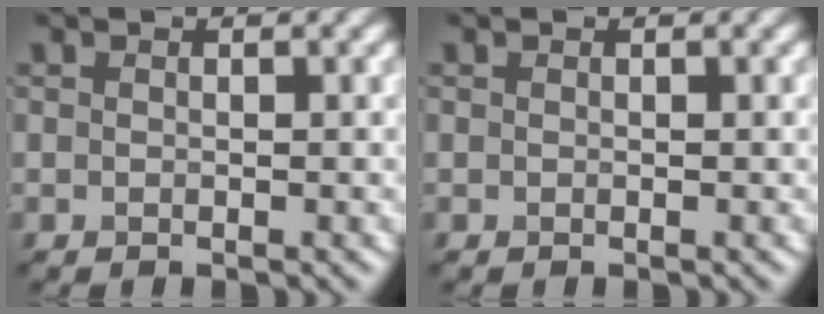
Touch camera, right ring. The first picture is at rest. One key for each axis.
{"total": 0.0}